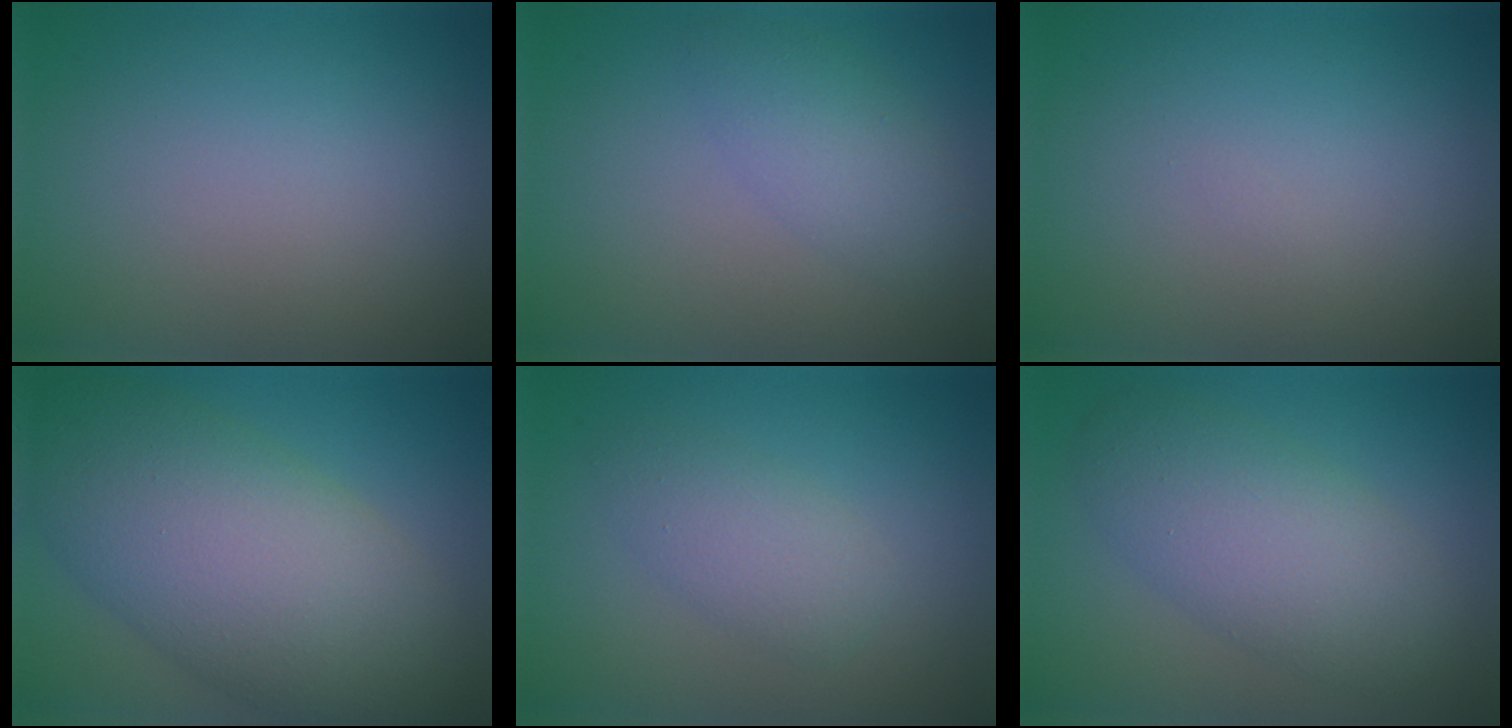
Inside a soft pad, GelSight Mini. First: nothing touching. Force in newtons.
{"total": 2.8, "press": 2.8, "slide": 0.1}
{"total": 0.0}
{"total": 11.4, "press": 11.4, "slide": 0.5}
{"total": 2.7, "press": 2.7, "slide": 0.1}
{"total": 5.9, "press": 5.9, "slide": 0.1}